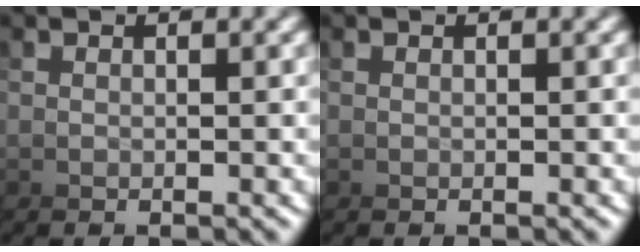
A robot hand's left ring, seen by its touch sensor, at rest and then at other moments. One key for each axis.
{"total": 0.0}